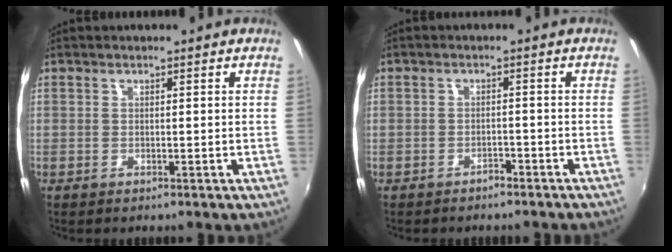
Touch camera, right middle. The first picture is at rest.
{"total": 2.5, "force": [-1.9, 1.6, 0.0], "torque": [-0.004, 0.014, -0.022]}